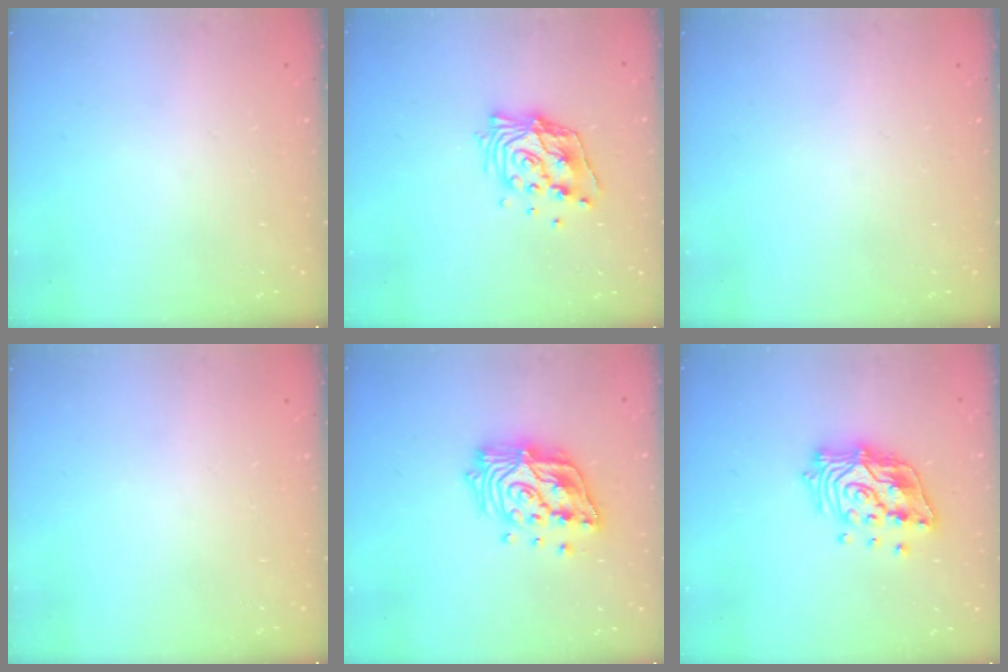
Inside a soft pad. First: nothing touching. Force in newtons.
{"total": 13.4, "press": 13.4, "slide": 1.1}
{"total": 0.0}
{"total": 0.0}
{"total": 17.0, "press": 16.8, "slide": 2.2}
{"total": 15.7, "press": 15.6, "slide": 1.7}